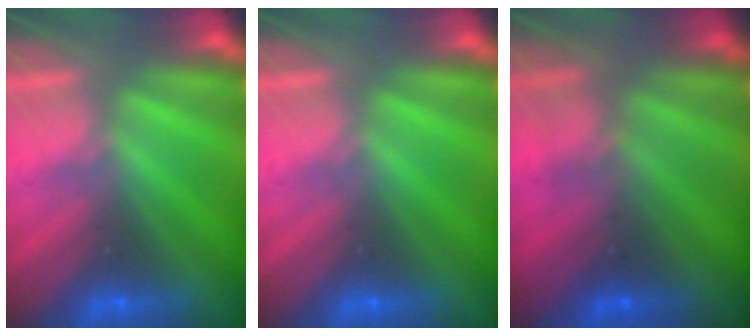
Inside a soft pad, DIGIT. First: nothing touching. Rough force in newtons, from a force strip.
{"total": 0.0}
{"total": 2.7}